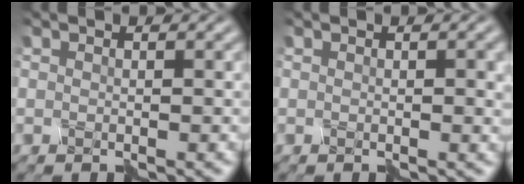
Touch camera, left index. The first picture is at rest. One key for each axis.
{"total": 1.1, "fx": 0.1, "fy": 0.1, "fz": 1.1, "tx": -0.014, "ty": 0.002, "tz": -0.001}